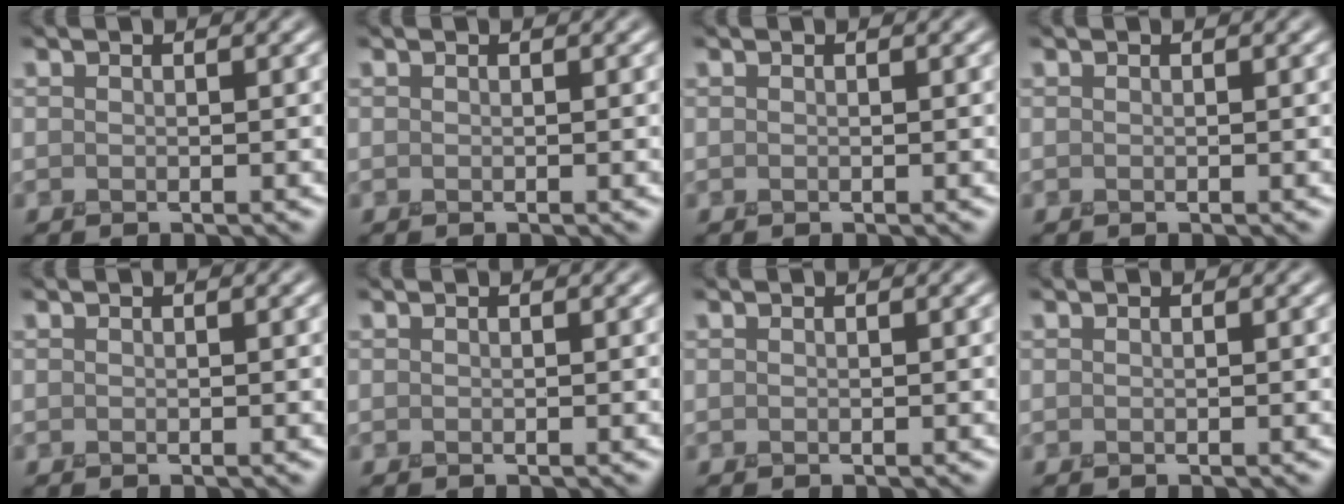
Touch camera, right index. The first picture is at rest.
{"total": 0.0}
{"total": 0.0}
{"total": 0.0}
{"total": 0.0}
{"total": 0.0}
{"total": 0.0}
{"total": 0.0}